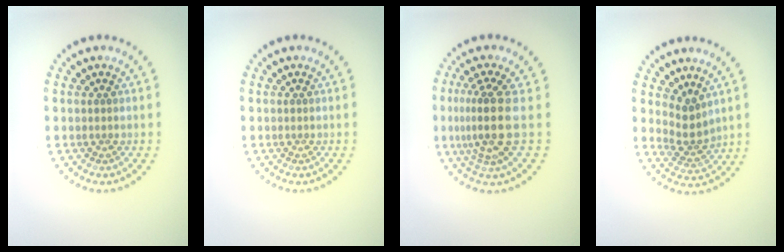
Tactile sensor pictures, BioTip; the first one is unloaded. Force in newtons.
{"total": 0.0}
{"total": 4.1, "press": 3.1, "slide": 2.8}
{"total": 2.5, "press": 1.8, "slide": 1.7}